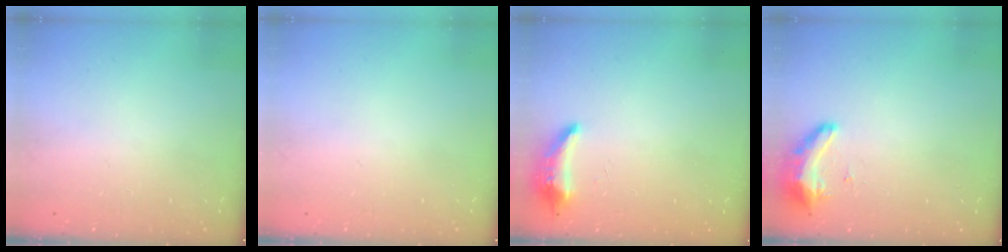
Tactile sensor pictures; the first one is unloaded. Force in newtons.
{"total": 0.0}
{"total": 8.5, "press": 8.4, "slide": 1.6}
{"total": 8.5, "press": 8.3, "slide": 1.6}